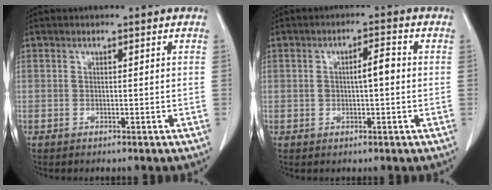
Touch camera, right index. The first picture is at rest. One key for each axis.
{"total": 3.9, "fx": 0.2, "fy": 1.1, "fz": 3.8, "tx": -0.068, "ty": 0.014, "tz": 0.004}